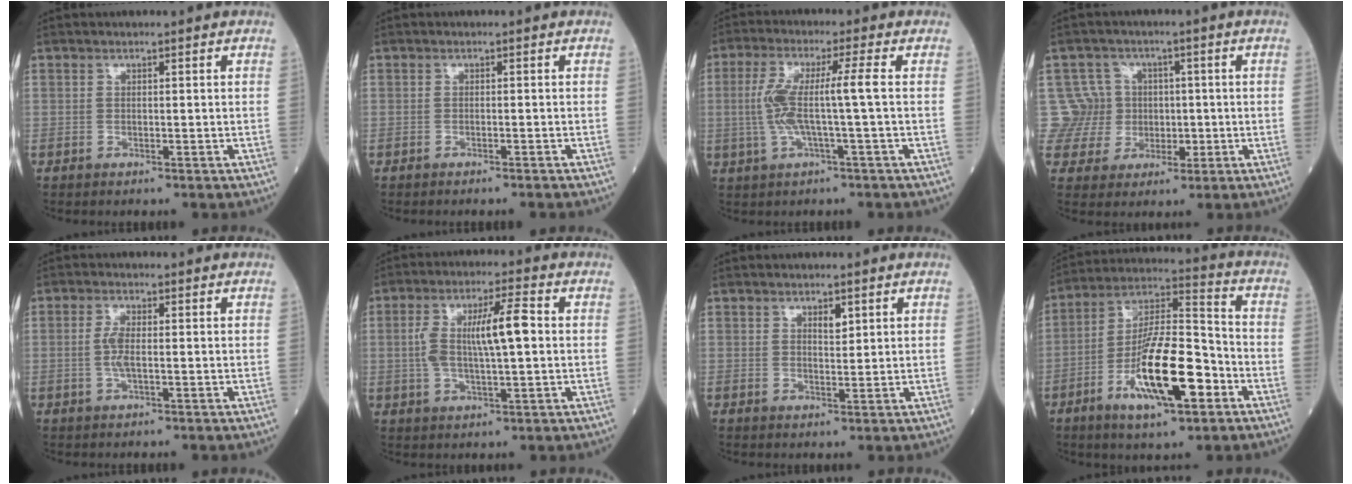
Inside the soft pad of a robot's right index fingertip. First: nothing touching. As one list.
[{"total": 2.2, "force": [-2.0, -0.2, 0.9], "torque": [-0.014, 0.000, -0.024]}, {"total": 7.3, "force": [-0.2, -0.4, 7.3], "torque": [-0.156, 0.014, -0.003]}, {"total": 7.4, "force": [0.9, 7.3, -0.1], "torque": [0.010, 0.027, 0.025]}, {"total": 2.6, "force": [-0.2, 0.6, 2.6], "torque": [-0.061, 0.001, -0.002]}, {"total": 9.3, "force": [0.8, 1.9, 9.1], "torque": [-0.178, 0.021, 0.019]}, {"total": 1.9, "force": [1.0, 0.7, 1.4], "torque": [-0.022, -0.002, 0.017]}, {"total": 16.0, "force": [-6.0, 3.8, 14.3], "torque": [-0.272, 0.000, -0.099]}]